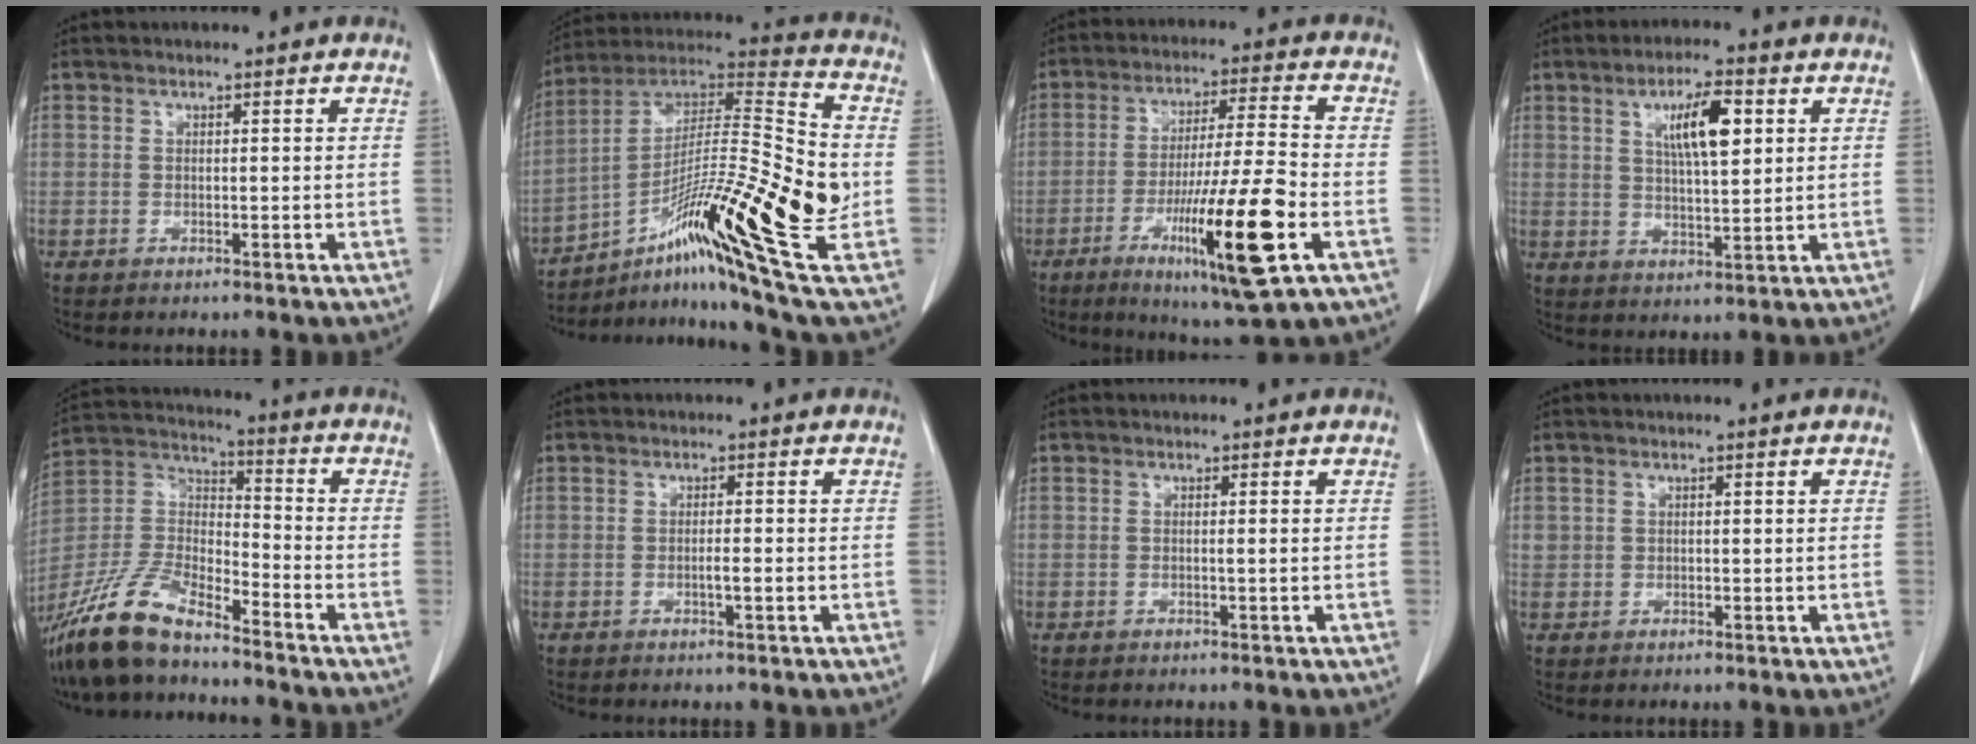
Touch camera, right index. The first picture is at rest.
{"total": 25.7, "force": [-6.7, 1.6, 24.8], "torque": [-0.406, -0.012, -0.115]}
{"total": 16.5, "force": [-6.0, 0.1, 15.4], "torque": [-0.273, -0.028, -0.098]}
{"total": 7.9, "force": [2.8, 1.7, 7.2], "torque": [-0.122, 0.003, 0.048]}
{"total": 13.0, "force": [-10.6, 3.1, 6.8], "torque": [-0.143, 0.004, -0.210]}
{"total": 1.7, "force": [-0.5, 0.0, 1.6], "torque": [-0.029, -0.001, -0.010]}
{"total": 0.7, "force": [-0.1, -0.2, 0.6], "torque": [-0.009, 0.000, -0.003]}
{"total": 1.0, "force": [0.4, 0.9, 0.3], "torque": [0.002, 0.005, 0.005]}